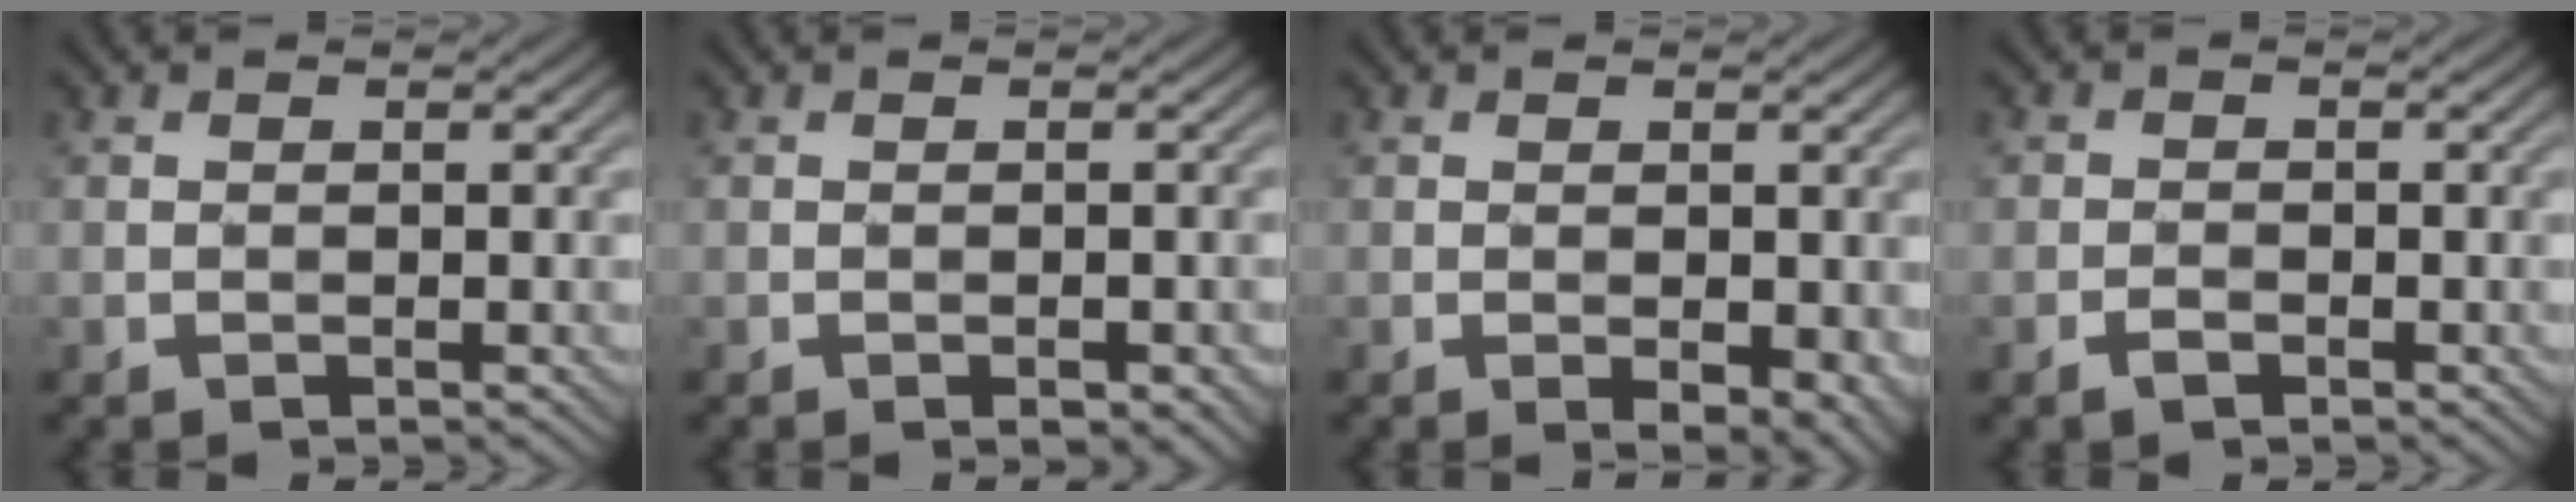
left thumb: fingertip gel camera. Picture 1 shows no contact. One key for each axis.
{"total": 1.2, "fx": -0.7, "fy": 0.2, "fz": 0.9, "tx": -0.014, "ty": 0.004, "tz": -0.009}
{"total": 3.3, "fx": -1.1, "fy": 1.5, "fz": 2.8, "tx": -0.037, "ty": -0.007, "tz": -0.009}
{"total": 1.4, "fx": -0.9, "fy": 0.8, "fz": 0.8, "tx": -0.017, "ty": 0.002, "tz": -0.019}